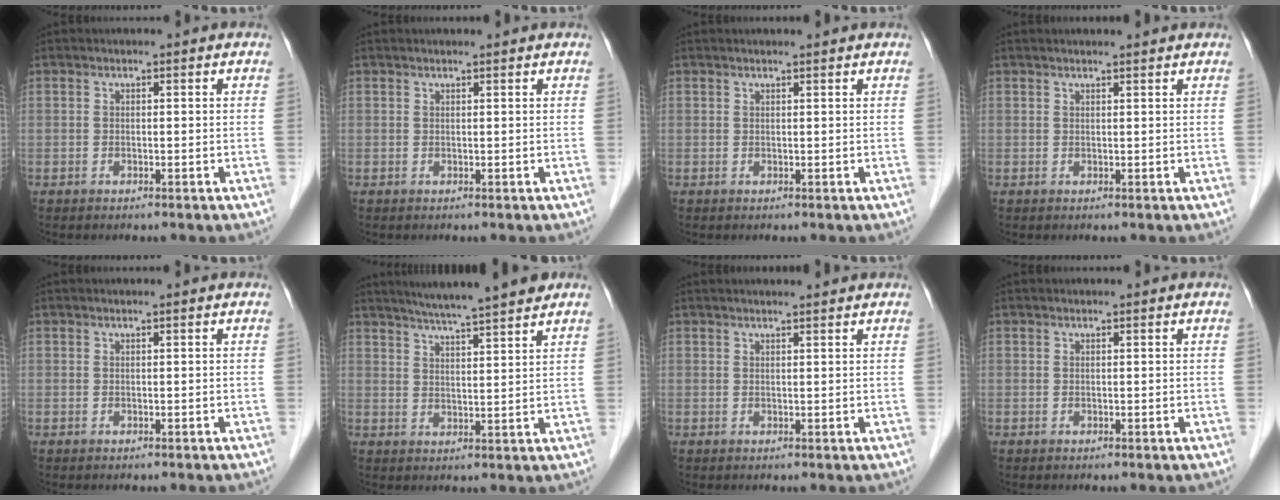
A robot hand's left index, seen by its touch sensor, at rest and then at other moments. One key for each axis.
{"total": 0.9, "fx": 0.8, "fy": -0.1, "fz": 0.3, "tx": -0.007, "ty": 0.007, "tz": 0.014}
{"total": 1.2, "fx": 1.1, "fy": -0.1, "fz": 0.4, "tx": -0.007, "ty": 0.008, "tz": 0.017}
{"total": 2.4, "fx": 2.2, "fy": -0.1, "fz": 0.8, "tx": -0.010, "ty": 0.013, "tz": 0.028}
{"total": 0.8, "fx": -0.7, "fy": 0.1, "fz": 0.4, "tx": -0.005, "ty": 0.000, "tz": -0.006}
{"total": 10.7, "fx": 9.1, "fy": -0.3, "fz": 5.5, "tx": -0.087, "ty": 0.014, "tz": 0.127}
{"total": 3.7, "fx": 3.4, "fy": -0.2, "fz": 1.3, "tx": -0.017, "ty": 0.015, "tz": 0.040}
{"total": 0.0}